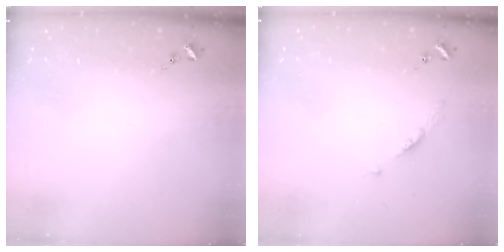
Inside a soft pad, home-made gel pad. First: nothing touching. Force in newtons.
{"total": 3.5, "press": 3.5, "slide": 0.5}